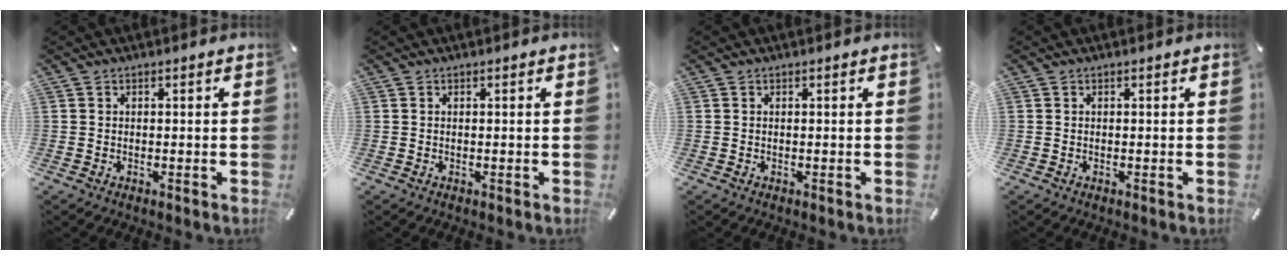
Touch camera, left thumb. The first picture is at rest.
{"total": 0.0}
{"total": 0.0}
{"total": 0.0}